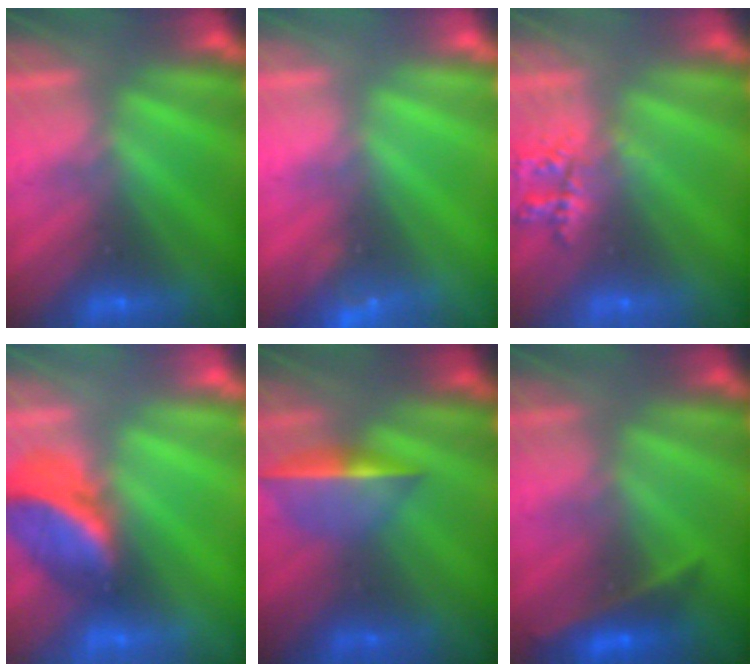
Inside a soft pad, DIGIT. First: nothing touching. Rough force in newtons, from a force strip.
{"total": 3.6}
{"total": 2.2}
{"total": 2.6}
{"total": 1.6}
{"total": 2.4}